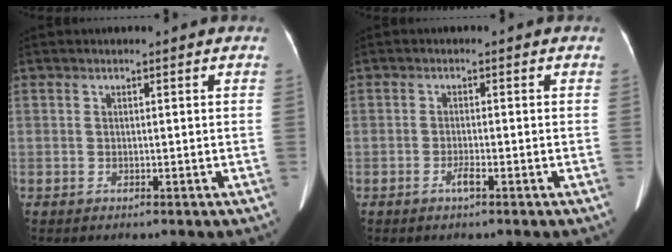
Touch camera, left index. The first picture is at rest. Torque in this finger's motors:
{"motor_torque": [0.21, 0.20, 0.02, 0.00]}